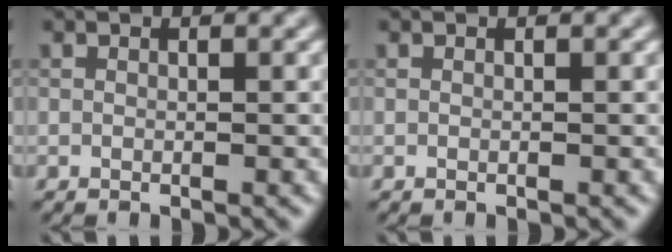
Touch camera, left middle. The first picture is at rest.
{"total": 0.0}